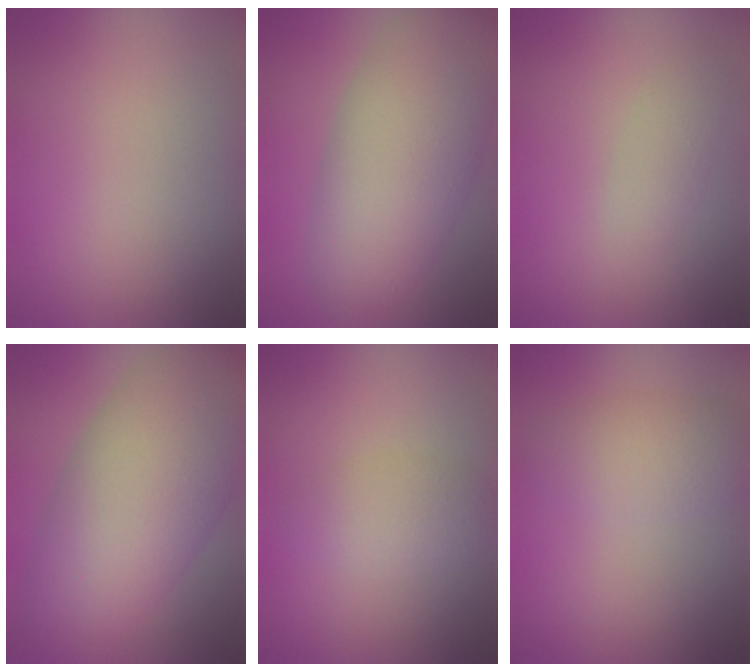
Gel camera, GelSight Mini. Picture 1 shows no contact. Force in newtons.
{"total": 9.2, "press": 9.2, "slide": 0.4}
{"total": 1.6, "press": 1.6, "slide": 0.1}
{"total": 11.5, "press": 11.4, "slide": 0.3}
{"total": 2.7, "press": 2.7, "slide": 0.1}
{"total": 3.4, "press": 3.4, "slide": 0.3}